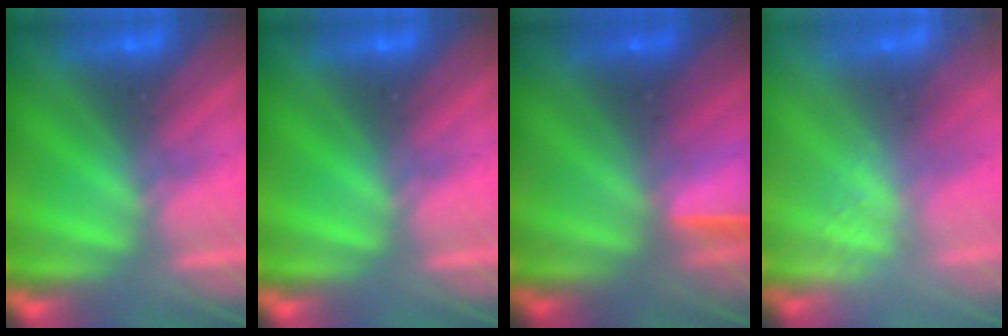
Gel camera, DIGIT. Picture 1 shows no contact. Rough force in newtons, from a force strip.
{"total": 0.0}
{"total": 1.6}
{"total": 2.0}